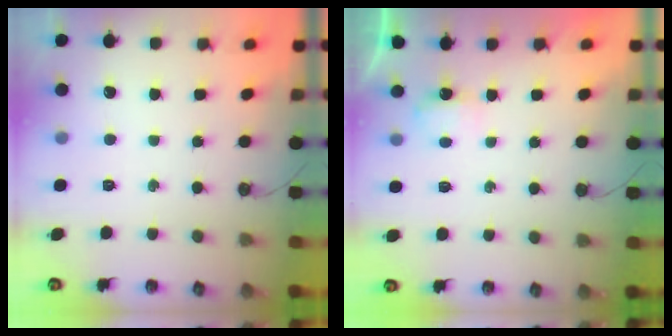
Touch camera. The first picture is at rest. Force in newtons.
{"total": 3.4, "press": 3.3, "slide": 0.6}